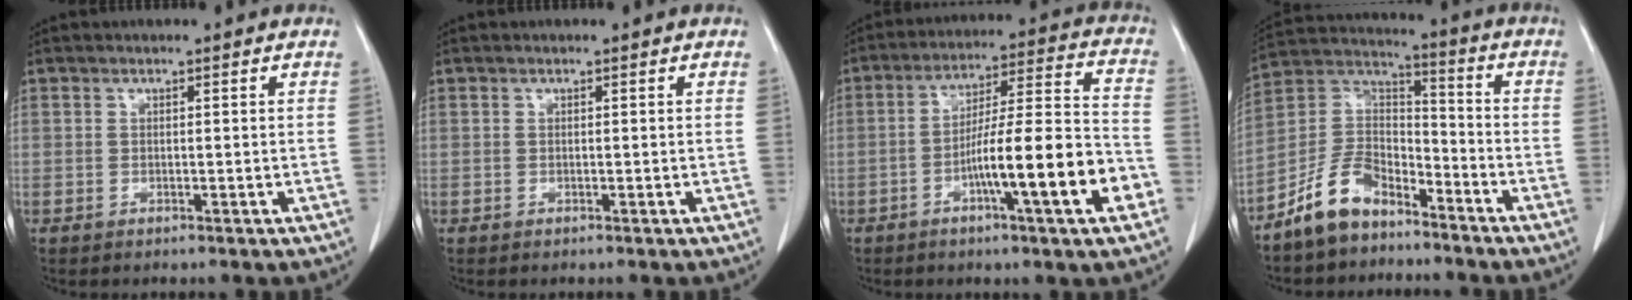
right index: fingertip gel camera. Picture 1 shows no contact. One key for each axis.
{"total": 0.0}
{"total": 15.7, "fx": -5.7, "fy": 0.6, "fz": 14.6, "tx": -0.234, "ty": 0.004, "tz": -0.090}
{"total": 10.6, "fx": -7.8, "fy": 5.3, "fz": 4.9, "tx": -0.114, "ty": 0.023, "tz": -0.152}